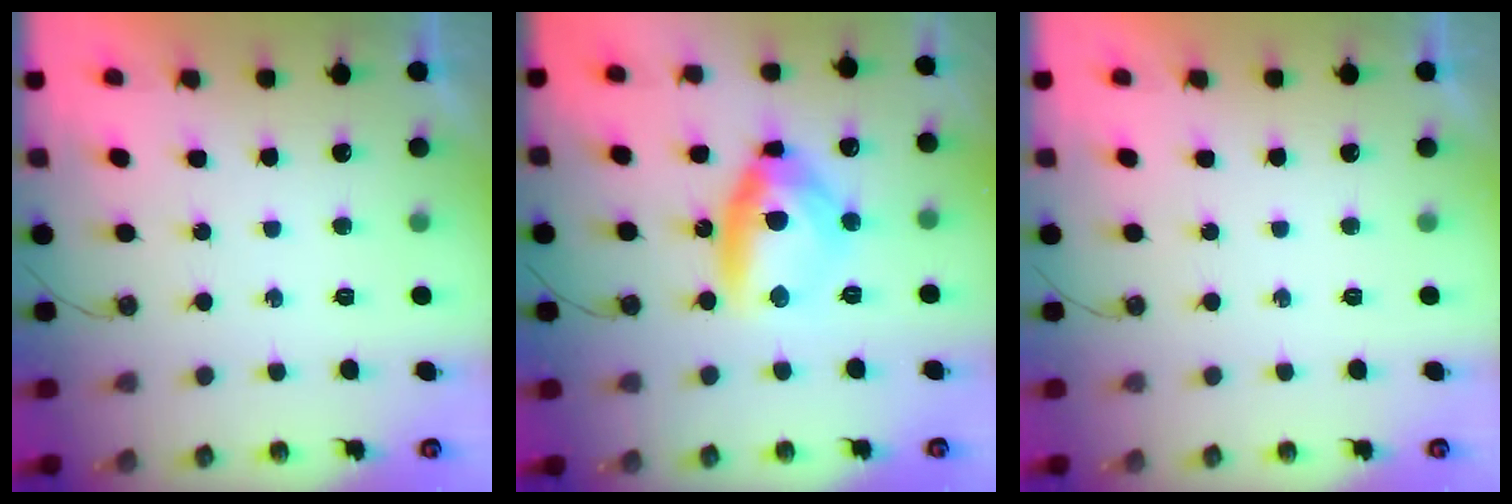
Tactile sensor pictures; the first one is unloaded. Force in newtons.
{"total": 13.4, "press": 13.4, "slide": 1.4}
{"total": 0.0}